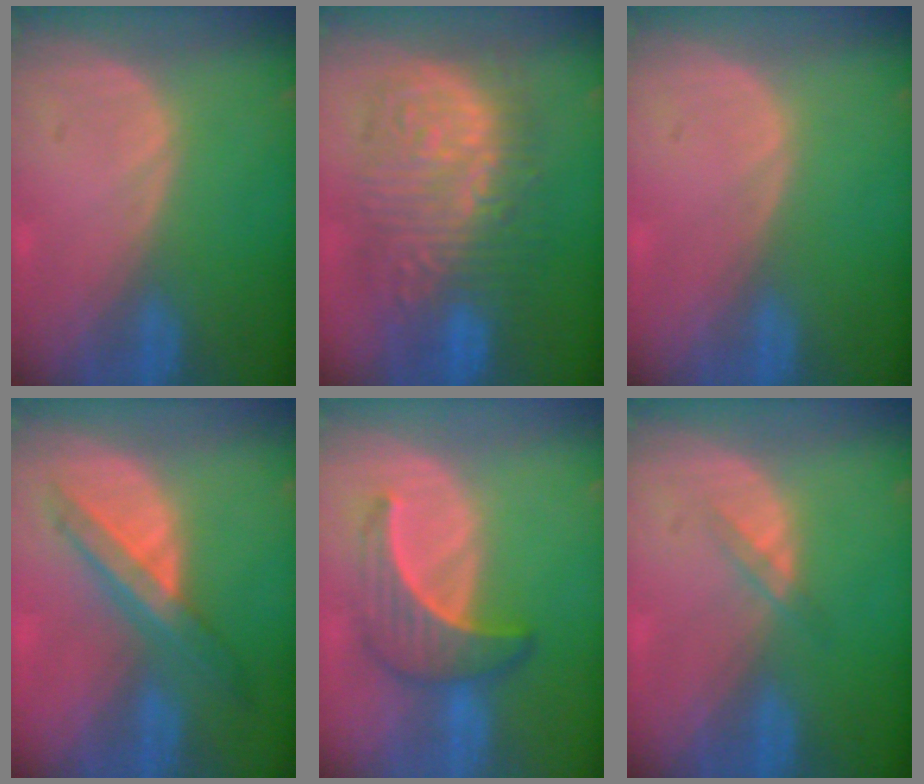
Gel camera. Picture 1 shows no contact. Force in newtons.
{"total": 13.3, "press": 13.2, "slide": 1.3}
{"total": 0.0}
{"total": 7.2, "press": 6.1, "slide": 3.8}
{"total": 6.6, "press": 6.3, "slide": 2.2}
{"total": 1.5, "press": 1.5, "slide": 0.1}